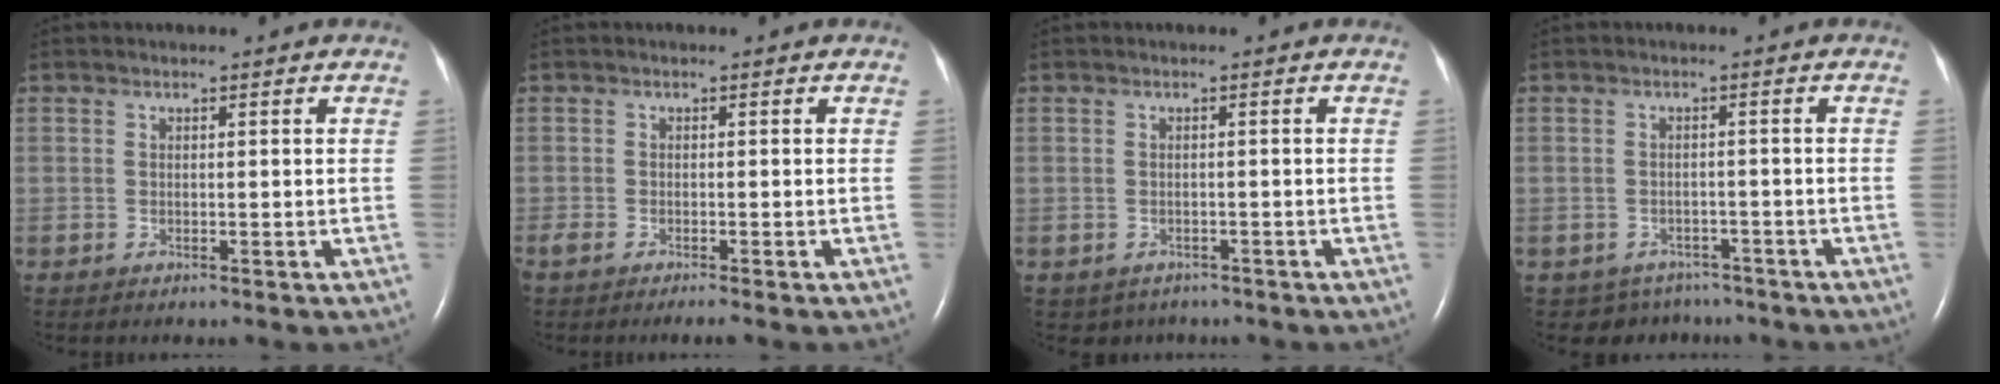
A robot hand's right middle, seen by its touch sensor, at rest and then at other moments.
{"total": 2.0, "force": [-1.5, 0.2, 1.3], "torque": [-0.030, -0.008, -0.029]}
{"total": 2.9, "force": [-2.1, 2.0, 0.3], "torque": [-0.004, 0.007, -0.025]}
{"total": 5.2, "force": [-4.1, 3.2, -0.1], "torque": [0.004, 0.014, -0.051]}